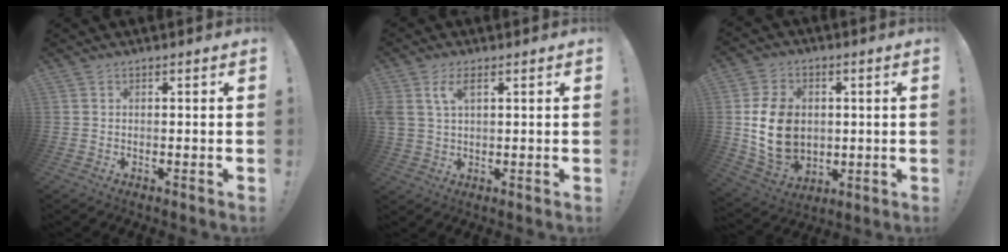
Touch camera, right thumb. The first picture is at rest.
{"total": 5.8, "force": [2.5, 3.1, 4.2], "torque": [-0.089, -0.003, 0.044]}
{"total": 17.5, "force": [0.5, 14.0, 10.4], "torque": [-0.184, 0.001, 0.020]}